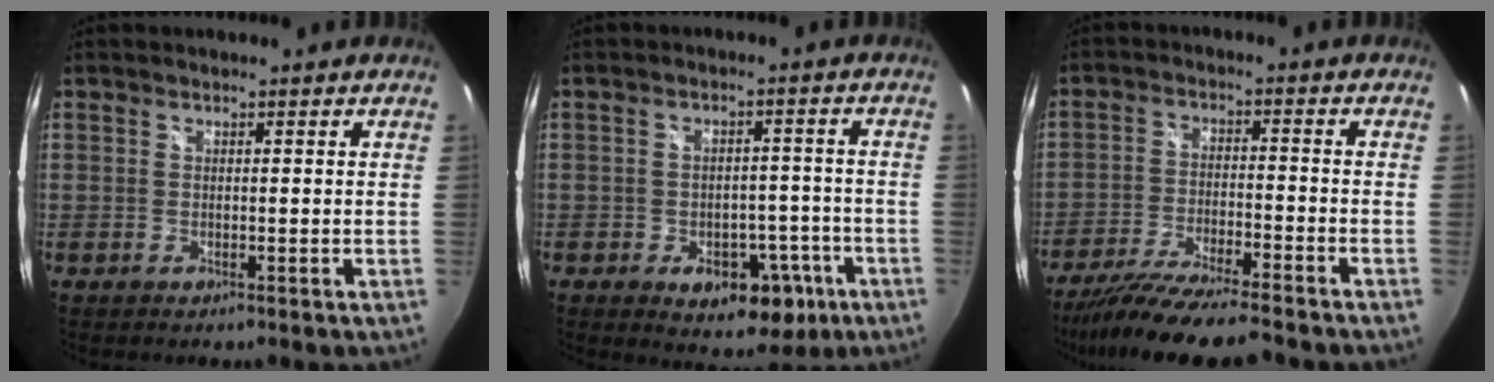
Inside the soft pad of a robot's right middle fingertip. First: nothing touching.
{"total": 11.1, "force": [-5.4, 7.1, 6.5], "torque": [-0.094, 0.008, -0.057]}
{"total": 13.6, "force": [-12.0, 0.5, 6.5], "torque": [-0.140, -0.030, -0.206]}